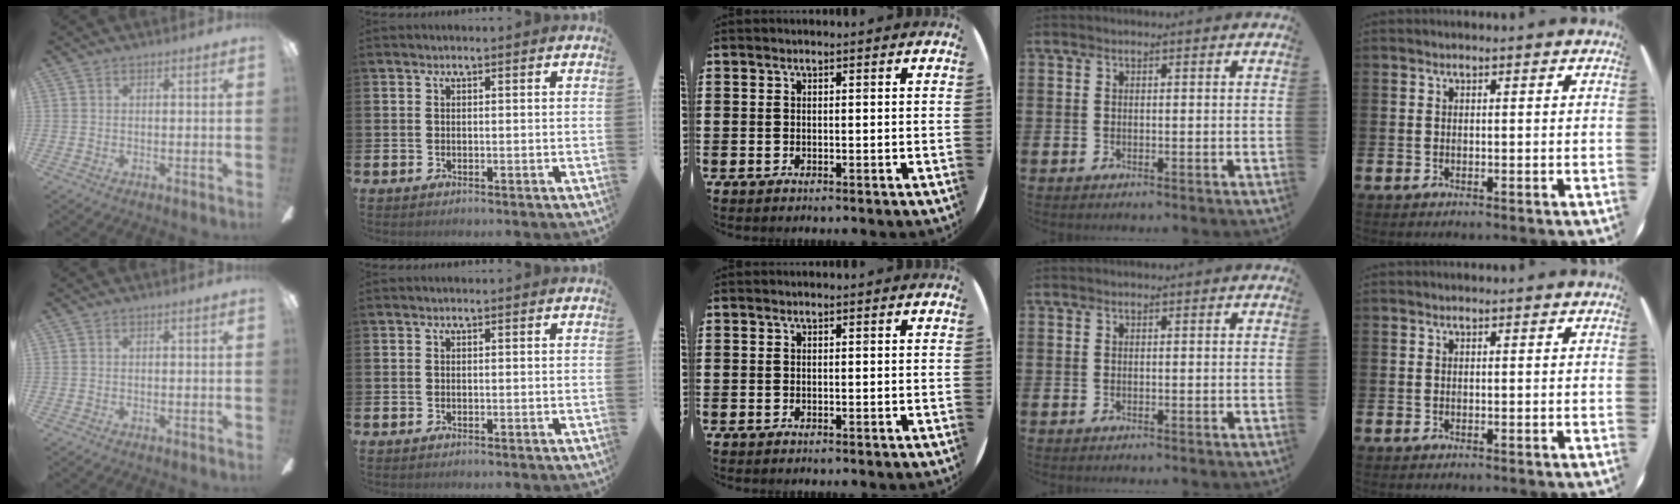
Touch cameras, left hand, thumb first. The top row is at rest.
{}